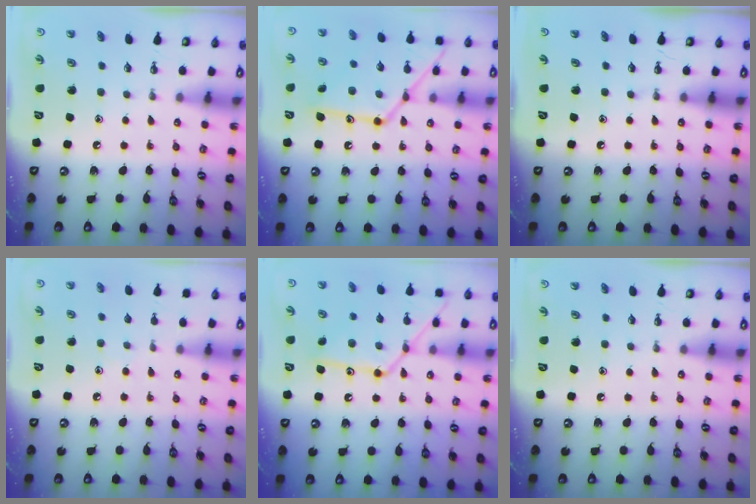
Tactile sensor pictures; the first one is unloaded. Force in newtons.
{"total": 16.5, "press": 16.4, "slide": 1.3}
{"total": 0.0}
{"total": 5.7, "press": 5.7, "slide": 0.8}
{"total": 15.4, "press": 15.4, "slide": 0.9}
{"total": 0.0}